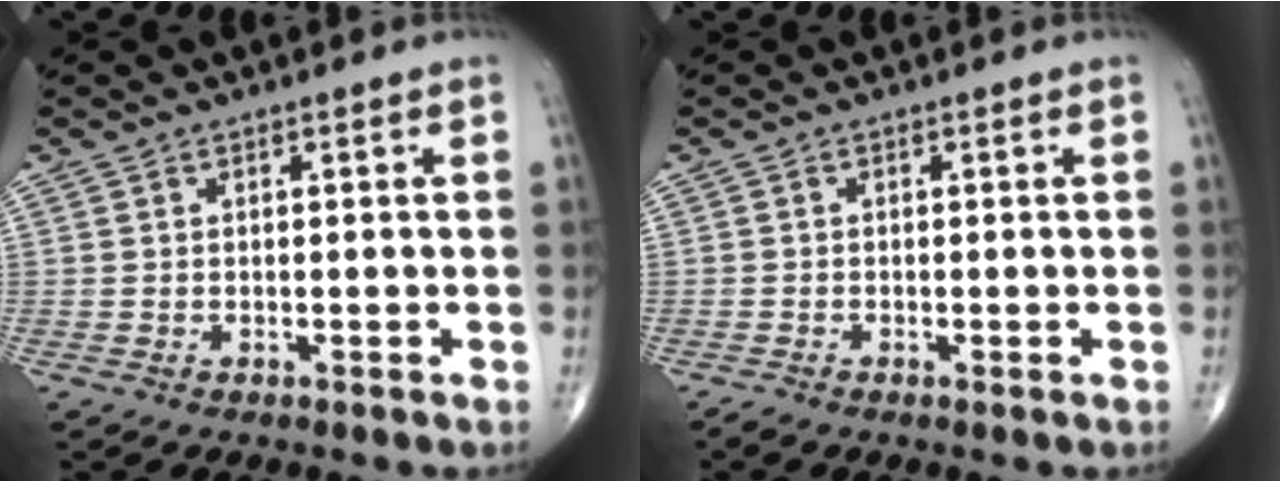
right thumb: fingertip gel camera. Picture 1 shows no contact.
{"total": 1.0, "force": [-0.7, 0.3, 0.7], "torque": [-0.020, -0.004, -0.017]}